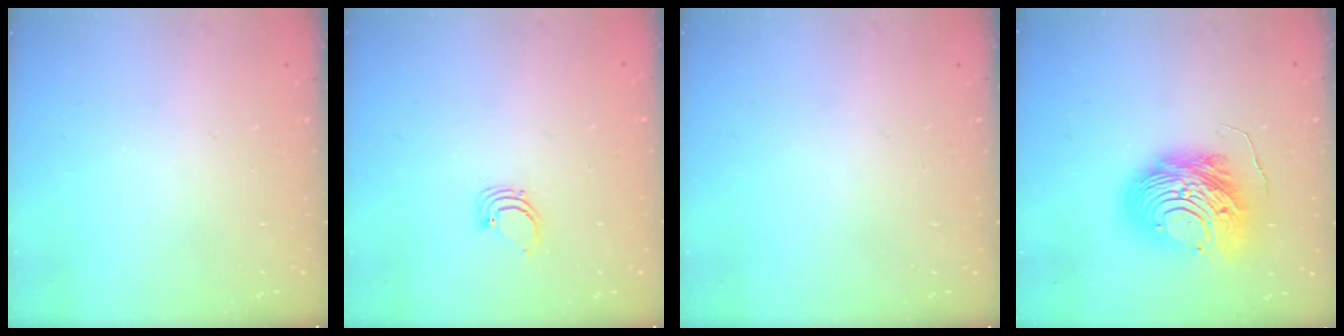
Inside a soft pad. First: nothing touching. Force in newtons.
{"total": 2.3, "press": 2.3, "slide": 0.1}
{"total": 0.0}
{"total": 14.9, "press": 14.8, "slide": 1.4}